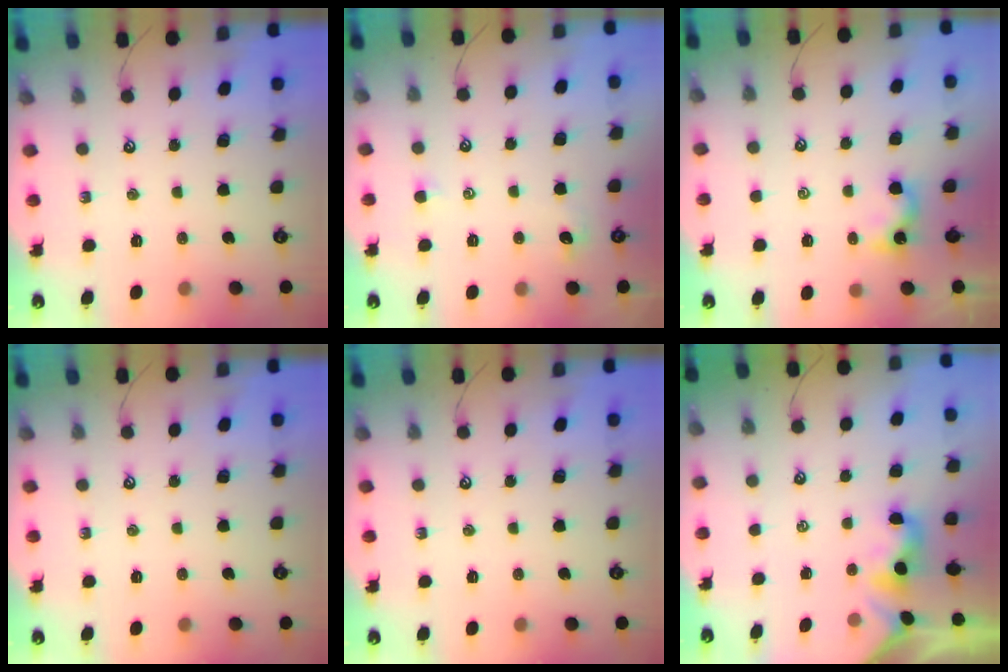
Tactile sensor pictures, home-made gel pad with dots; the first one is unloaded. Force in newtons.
{"total": 0.6, "press": 0.2, "slide": 0.6}
{"total": 1.2, "press": 1.1, "slide": 0.2}
{"total": 0.0}
{"total": 0.0}
{"total": 1.8, "press": 1.8, "slide": 0.5}